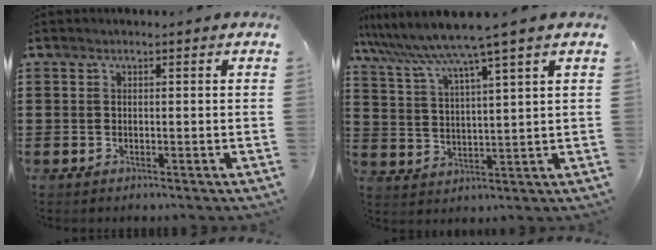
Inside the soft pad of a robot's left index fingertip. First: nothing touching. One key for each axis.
{"total": 7.0, "fx": 5.8, "fy": -1.2, "fz": 3.8, "tx": -0.094, "ty": -0.037, "tz": 0.094}